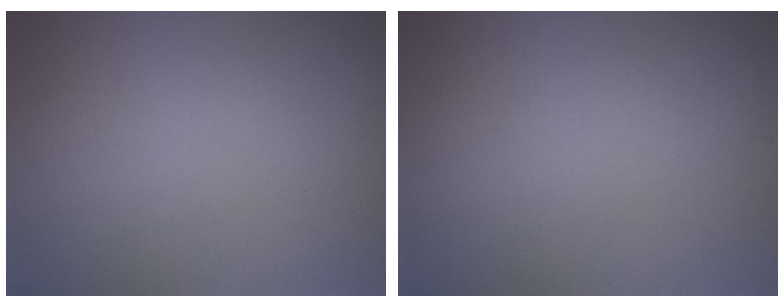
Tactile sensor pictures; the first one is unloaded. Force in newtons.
{"total": 0.0}